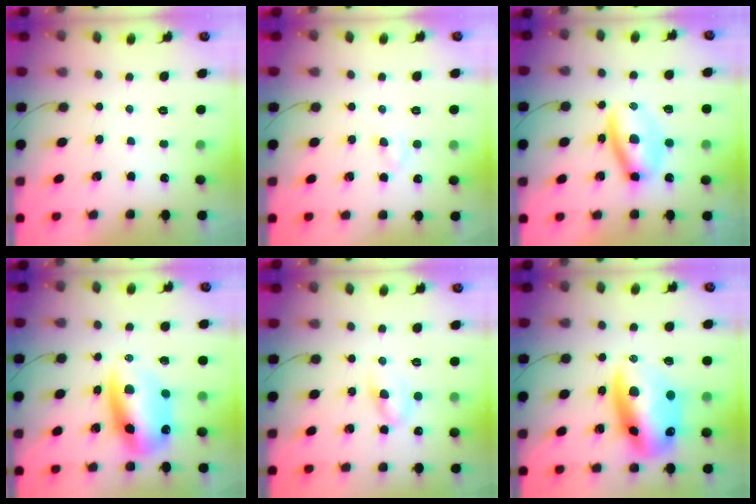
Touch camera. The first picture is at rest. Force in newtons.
{"total": 2.2, "press": 2.0, "slide": 0.8}
{"total": 7.3, "press": 7.2, "slide": 1.2}
{"total": 12.4, "press": 11.9, "slide": 3.5}
{"total": 5.5, "press": 5.4, "slide": 1.4}
{"total": 17.3, "press": 16.9, "slide": 4.1}